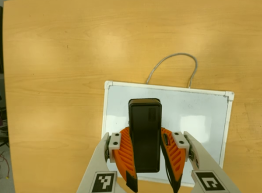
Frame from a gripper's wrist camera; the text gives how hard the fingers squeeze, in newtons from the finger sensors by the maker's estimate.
{"total": 8.7, "left": 7.5, "right": 10.0}